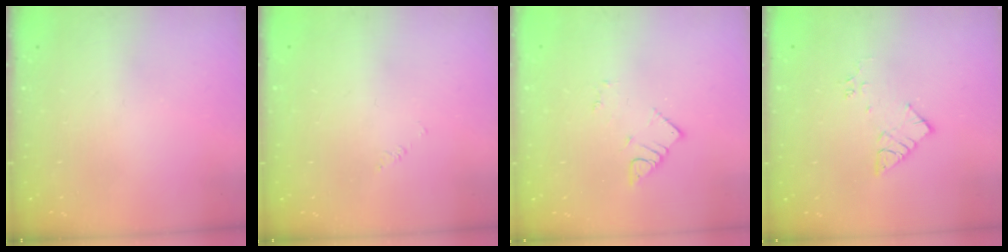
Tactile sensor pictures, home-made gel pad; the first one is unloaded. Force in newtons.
{"total": 1.7, "press": 1.7, "slide": 0.3}
{"total": 3.2, "press": 3.2, "slide": 0.1}
{"total": 7.2, "press": 7.2, "slide": 0.5}